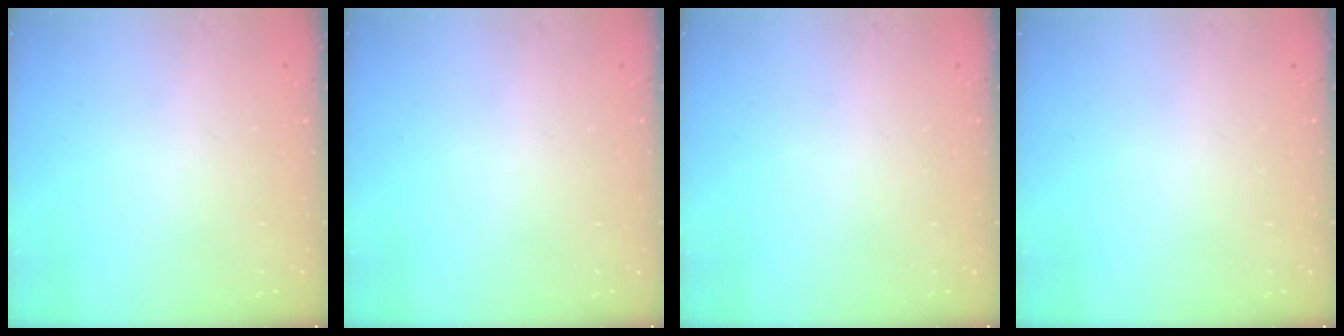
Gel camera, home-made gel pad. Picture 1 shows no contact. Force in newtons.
{"total": 0.0}
{"total": 0.0}
{"total": 0.0}